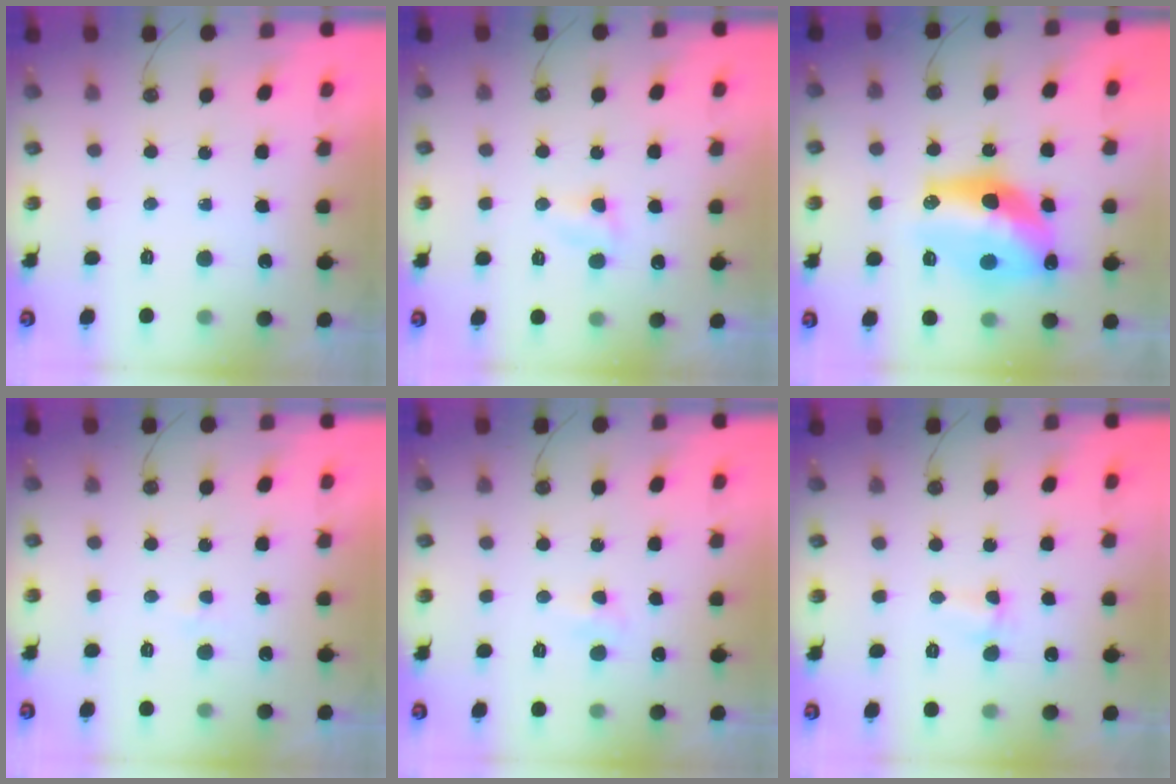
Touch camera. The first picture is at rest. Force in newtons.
{"total": 3.8, "press": 3.7, "slide": 0.5}
{"total": 16.1, "press": 16.0, "slide": 1.4}
{"total": 2.1, "press": 1.6, "slide": 1.2}
{"total": 5.0, "press": 3.6, "slide": 3.5}
{"total": 2.4, "press": 2.4, "slide": 0.6}